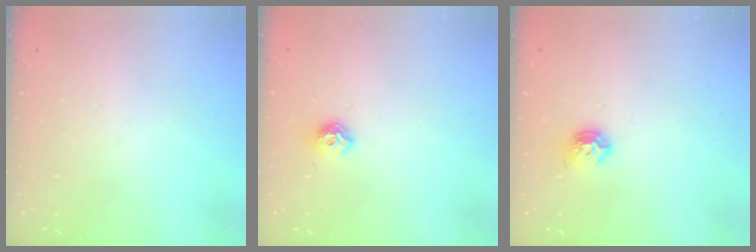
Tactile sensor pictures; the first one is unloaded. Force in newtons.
{"total": 7.9, "press": 7.8, "slide": 0.9}
{"total": 7.0, "press": 6.9, "slide": 0.7}